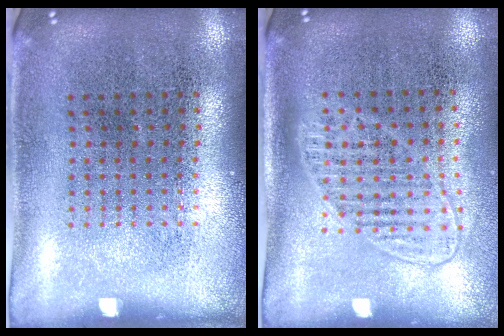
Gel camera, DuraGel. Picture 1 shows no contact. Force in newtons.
{"total": 1.4, "press": 1.2, "slide": 0.7}